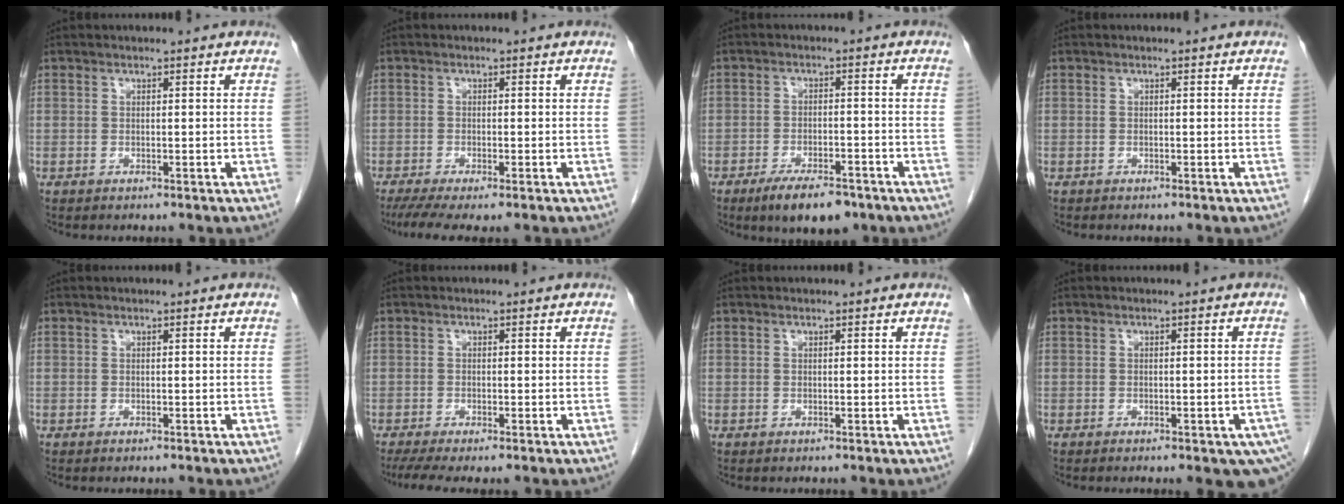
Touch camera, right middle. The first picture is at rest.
{"total": 6.4, "force": [-4.6, 0.9, 4.2], "torque": [-0.066, -0.017, -0.076]}
{"total": 7.7, "force": [-5.5, 2.7, 4.8], "torque": [-0.076, -0.006, -0.085]}
{"total": 0.0}
{"total": 1.0, "force": [-0.9, 0.1, 0.4], "torque": [-0.009, -0.003, -0.011]}
{"total": 5.8, "force": [-4.5, 0.9, 3.6], "torque": [-0.056, -0.014, -0.072]}
{"total": 0.0}
{"total": 8.5, "force": [-5.6, 2.8, 5.8], "torque": [-0.062, -0.006, -0.068]}